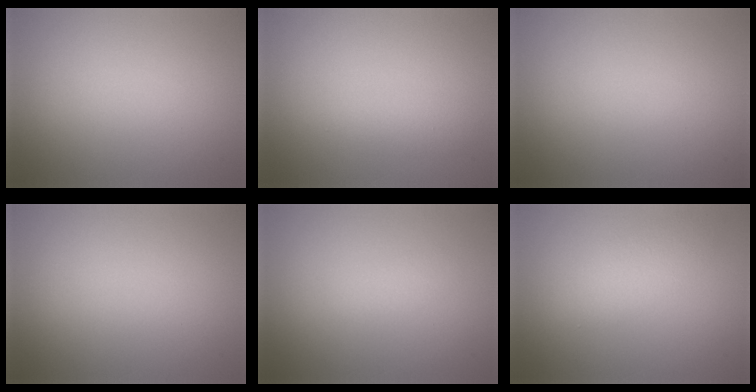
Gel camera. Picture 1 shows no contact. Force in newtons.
{"total": 1.5, "press": 1.5, "slide": 0.1}
{"total": 0.0}
{"total": 0.0}
{"total": 0.8, "press": 0.8, "slide": 0.1}
{"total": 2.8, "press": 2.8, "slide": 0.0}